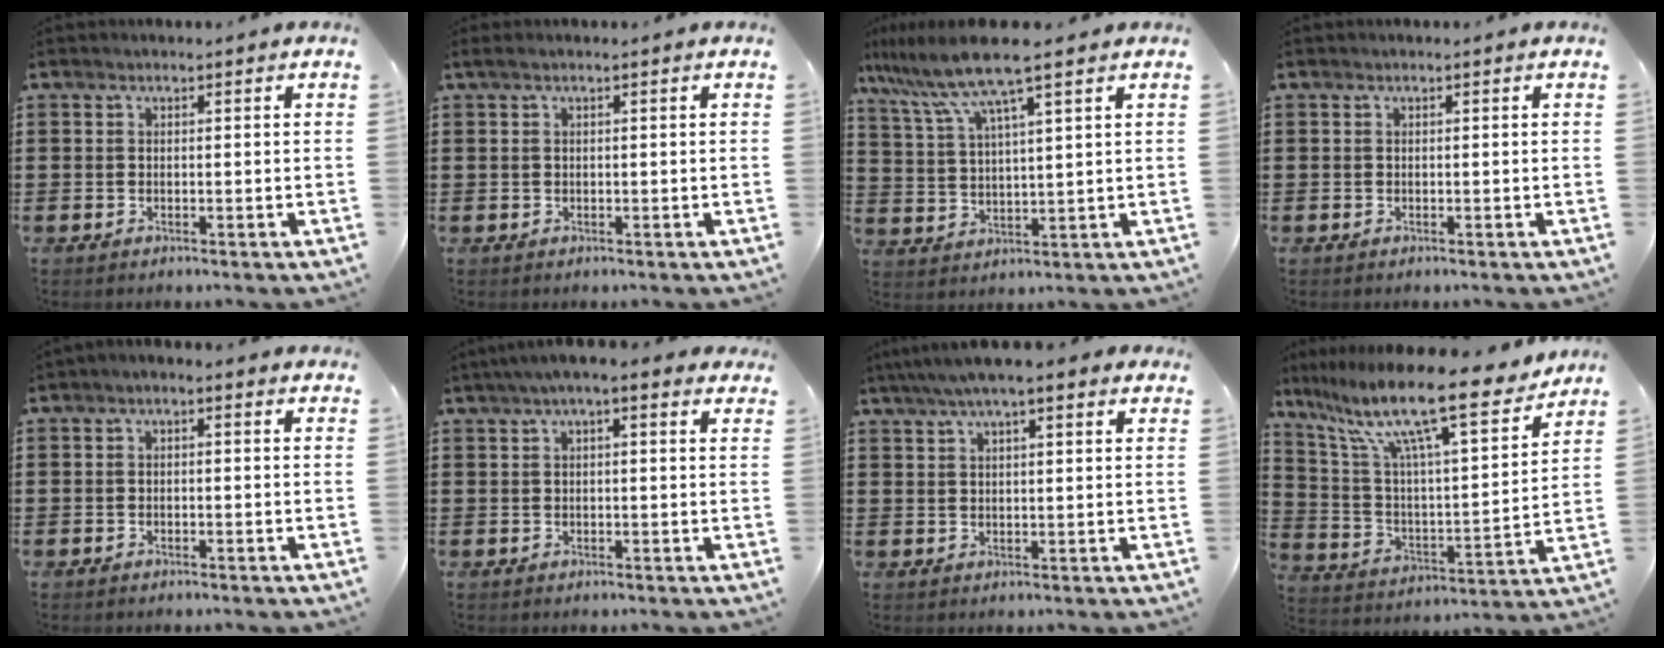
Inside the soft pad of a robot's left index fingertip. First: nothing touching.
{"total": 0.8, "force": [0.1, 0.2, 0.8], "torque": [-0.016, 0.000, 0.001]}
{"total": 8.9, "force": [6.6, 0.1, 5.9], "torque": [-0.142, -0.026, 0.113]}
{"total": 0.0}
{"total": 1.0, "force": [-0.8, 0.3, 0.6], "torque": [-0.011, 0.000, -0.016]}
{"total": 3.2, "force": [1.8, 0.6, 2.6], "torque": [-0.053, 0.006, 0.031]}
{"total": 5.1, "force": [3.5, 1.0, 3.6], "torque": [-0.076, 0.004, 0.061]}
{"total": 15.2, "force": [11.5, 1.7, 9.8], "torque": [-0.211, -0.070, 0.187]}